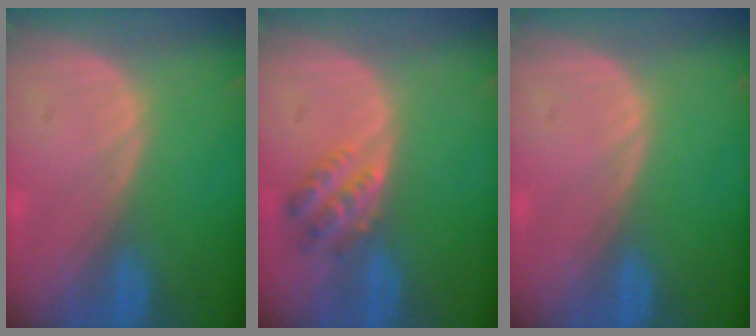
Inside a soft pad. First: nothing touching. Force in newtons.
{"total": 4.4, "press": 3.9, "slide": 2.0}
{"total": 0.0}